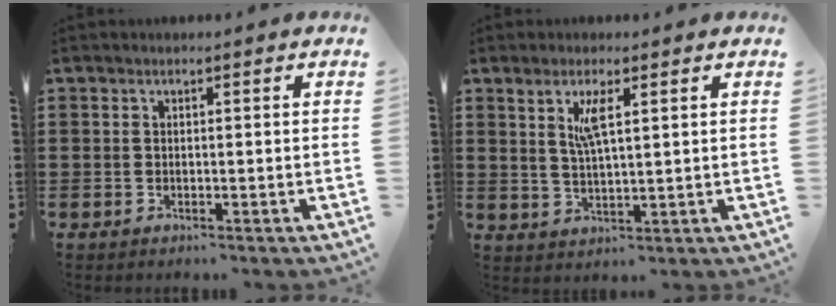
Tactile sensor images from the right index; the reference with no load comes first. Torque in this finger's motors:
{"motor_torque": [0.15, 0.19, 0.30, 0.13]}